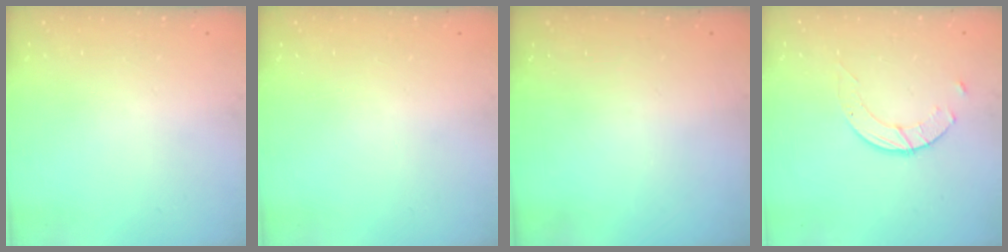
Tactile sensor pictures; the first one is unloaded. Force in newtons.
{"total": 0.0}
{"total": 0.0}
{"total": 4.1, "press": 4.1, "slide": 0.4}